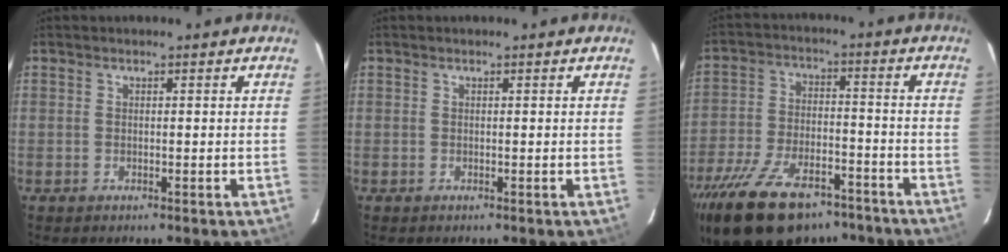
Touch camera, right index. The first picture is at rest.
{"total": 0.0}
{"total": 20.3, "force": [-15.0, 9.0, 10.2], "torque": [-0.215, -0.013, -0.234]}